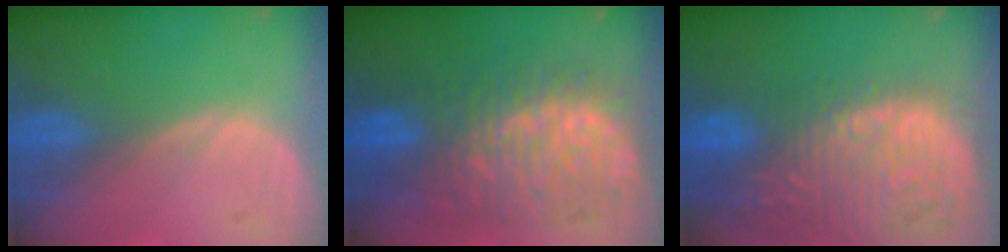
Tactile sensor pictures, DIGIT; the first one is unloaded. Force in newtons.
{"total": 11.9, "press": 11.8, "slide": 1.5}
{"total": 15.6, "press": 12.7, "slide": 9.0}